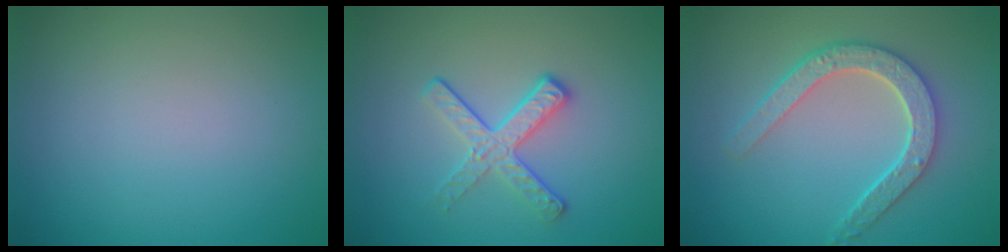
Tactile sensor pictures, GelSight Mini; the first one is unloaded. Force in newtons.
{"total": 3.1, "press": 2.6, "slide": 1.8}
{"total": 4.5, "press": 3.7, "slide": 2.6}